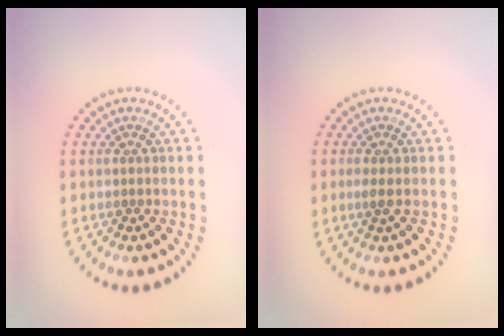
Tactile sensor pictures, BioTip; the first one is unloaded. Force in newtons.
{"total": 1.0, "press": 0.8, "slide": 0.5}